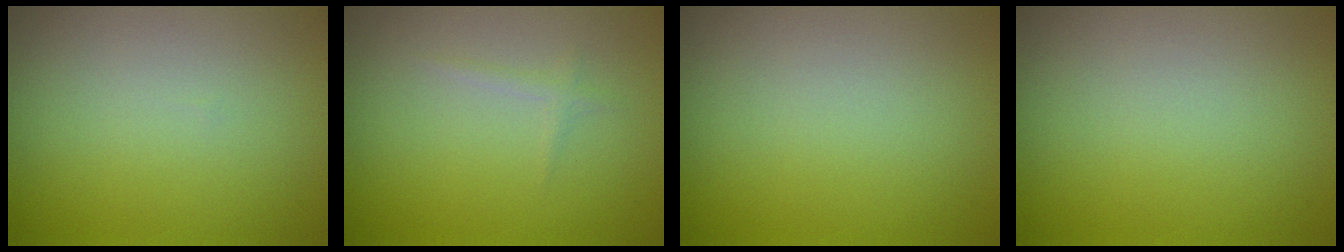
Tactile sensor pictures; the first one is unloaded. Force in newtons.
{"total": 0.7, "press": 0.7, "slide": 0.0}
{"total": 0.0}
{"total": 0.0}